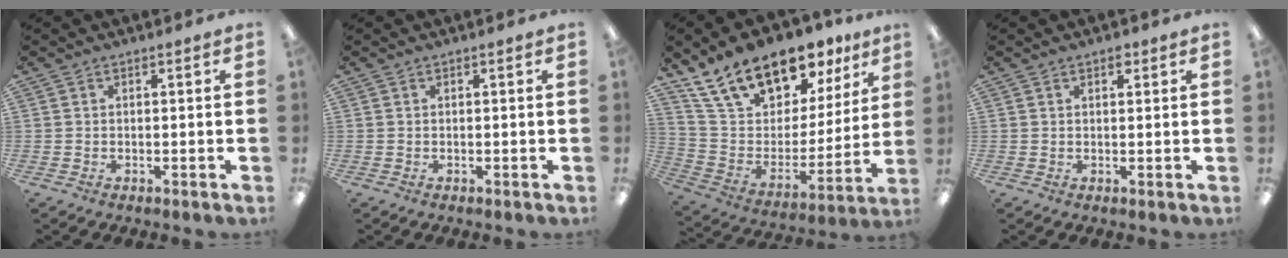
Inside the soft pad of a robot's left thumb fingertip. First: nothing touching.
{"total": 0.0}
{"total": 20.1, "force": [15.5, 9.4, 8.6], "torque": [-0.159, -0.101, 0.280]}
{"total": 1.8, "force": [1.2, 1.0, 0.9], "torque": [-0.004, -0.004, 0.017]}